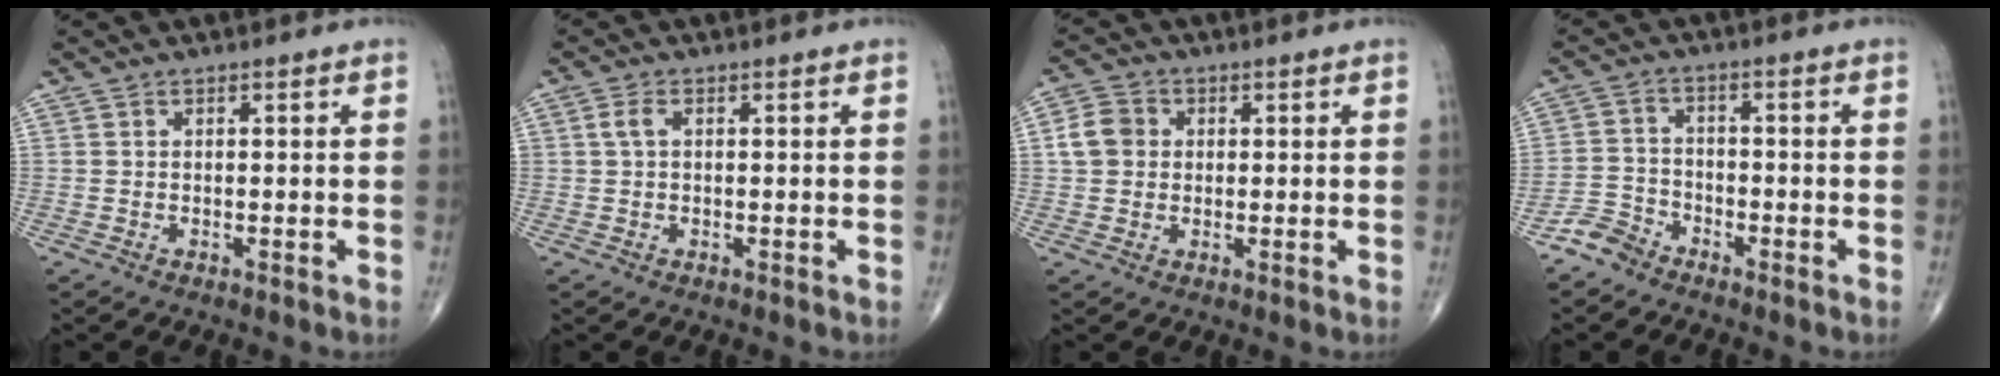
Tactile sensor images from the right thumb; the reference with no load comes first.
{"total": 2.1, "force": [0.4, 1.2, 1.6], "torque": [-0.037, 0.008, 0.009]}
{"total": 5.2, "force": [0.6, 4.5, 2.5], "torque": [-0.037, 0.010, 0.006]}
{"total": 4.3, "force": [-3.6, 2.3, 0.4], "torque": [0.003, 0.017, -0.079]}